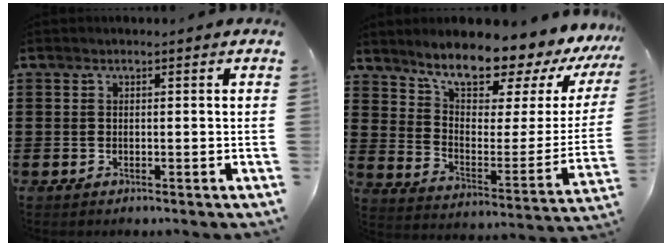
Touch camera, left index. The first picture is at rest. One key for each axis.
{"total": 9.7, "fx": 8.8, "fy": 2.2, "fz": 3.5, "tx": -0.082, "ty": -0.078, "tz": 0.146}